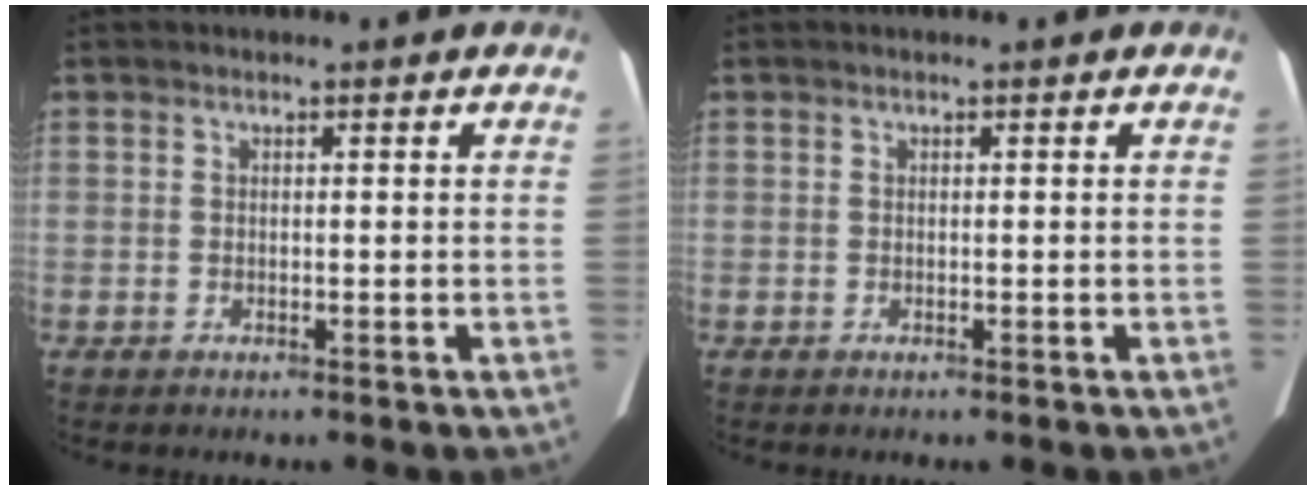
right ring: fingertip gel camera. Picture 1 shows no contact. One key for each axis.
{"total": 0.0}